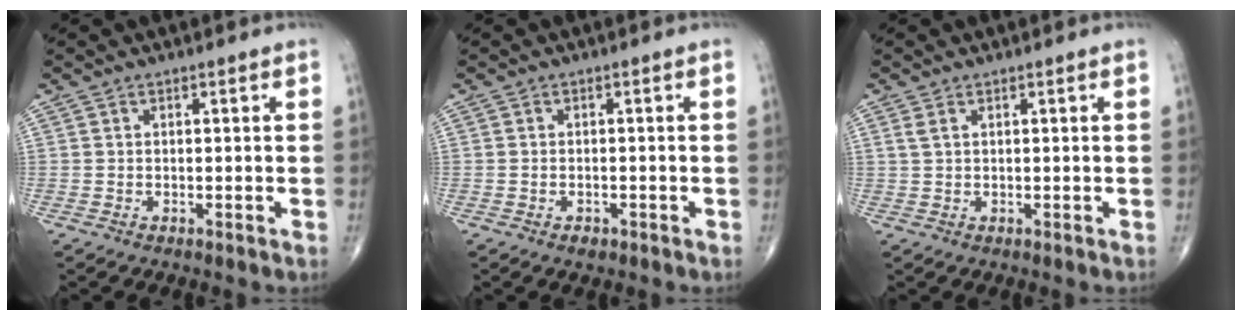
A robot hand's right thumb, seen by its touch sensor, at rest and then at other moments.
{"total": 1.4, "force": [-0.9, 0.8, 0.8], "torque": [-0.013, 0.004, -0.010]}
{"total": 1.4, "force": [0.6, 0.8, 1.0], "torque": [-0.029, 0.009, 0.020]}